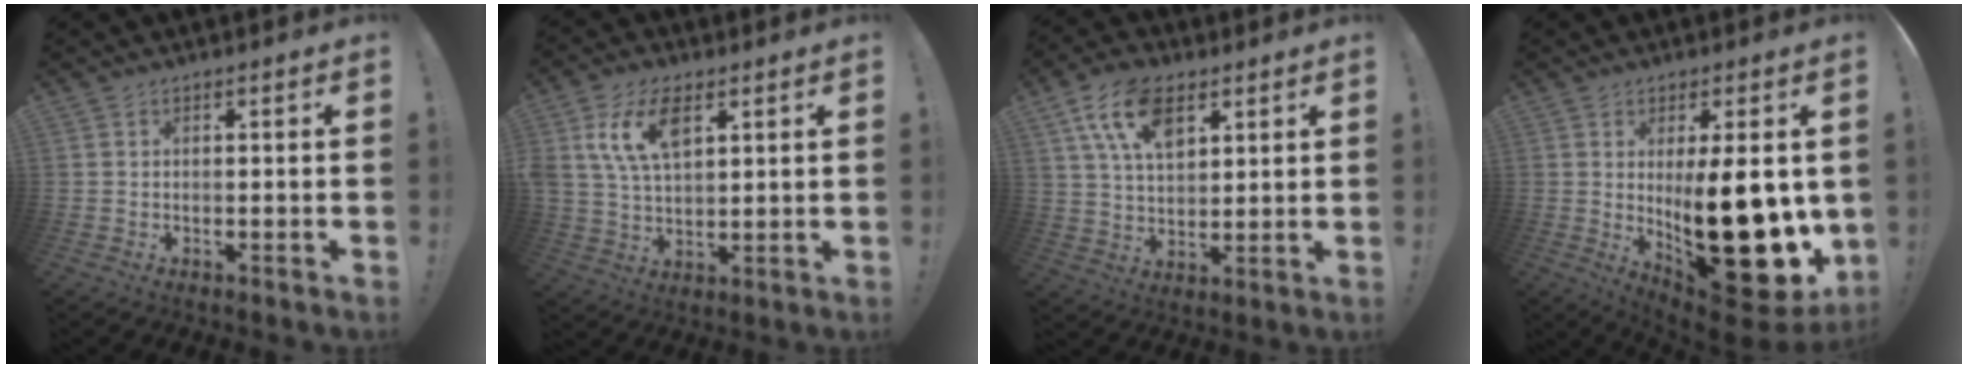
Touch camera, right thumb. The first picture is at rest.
{"total": 12.4, "force": [5.2, 7.0, 8.8], "torque": [-0.168, -0.003, 0.096]}
{"total": 14.1, "force": [7.0, 8.1, 9.2], "torque": [-0.166, -0.015, 0.130]}
{"total": 25.8, "force": [-0.6, 9.3, 24.0], "torque": [-0.360, -0.026, 0.011]}